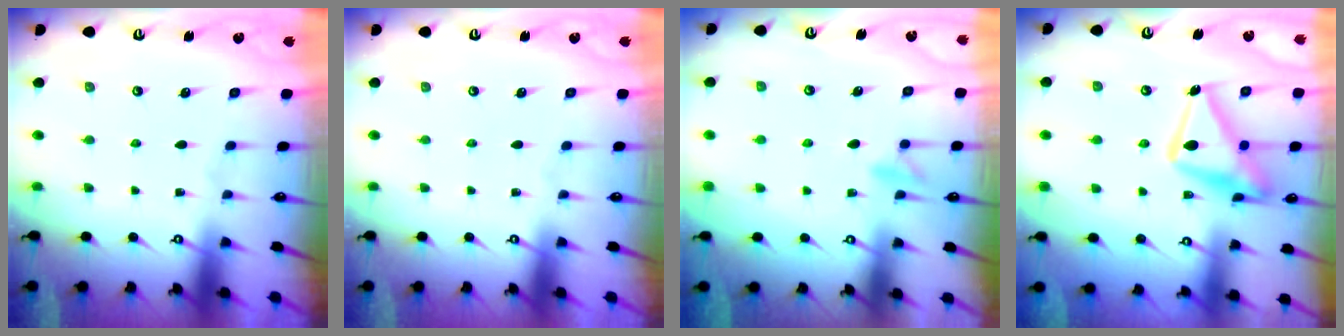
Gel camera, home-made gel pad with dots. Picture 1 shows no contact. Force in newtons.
{"total": 0.0}
{"total": 7.9, "press": 7.8, "slide": 0.8}
{"total": 19.3, "press": 19.3, "slide": 1.3}